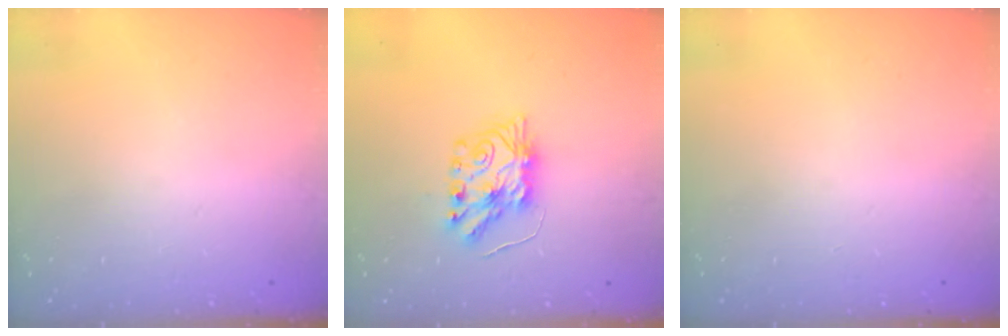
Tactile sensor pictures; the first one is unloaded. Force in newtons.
{"total": 8.4, "press": 8.4, "slide": 0.5}
{"total": 0.0}